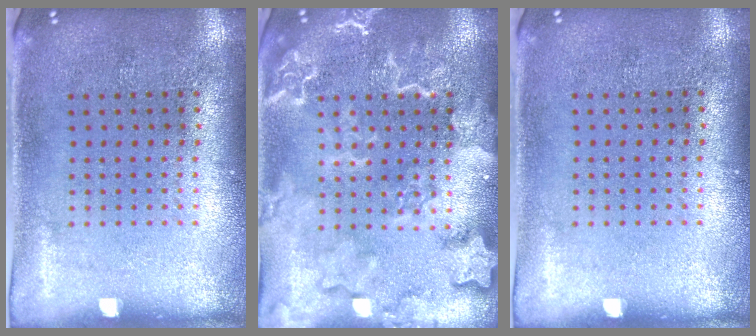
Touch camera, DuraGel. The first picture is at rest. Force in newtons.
{"total": 4.6, "press": 4.5, "slide": 0.5}
{"total": 0.0}